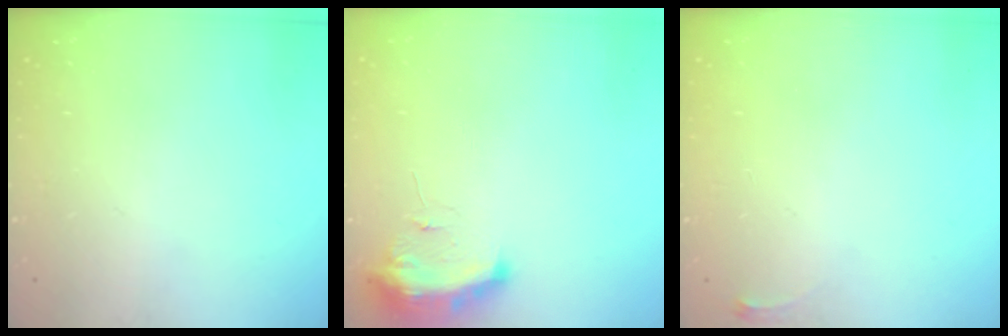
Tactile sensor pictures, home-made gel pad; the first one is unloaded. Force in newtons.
{"total": 9.4, "press": 9.3, "slide": 1.3}
{"total": 2.8, "press": 2.8, "slide": 0.4}